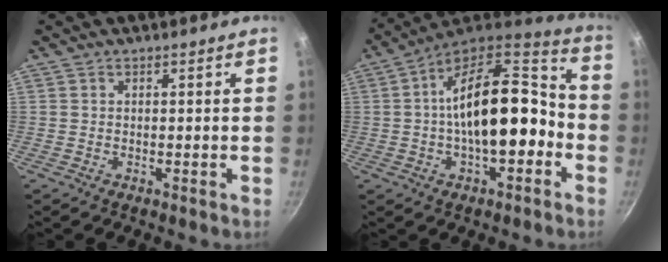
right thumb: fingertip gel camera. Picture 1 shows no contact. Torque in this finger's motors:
{"motor_torque": [-0.35, 1.40, 2.00, 0.29, 0.54]}